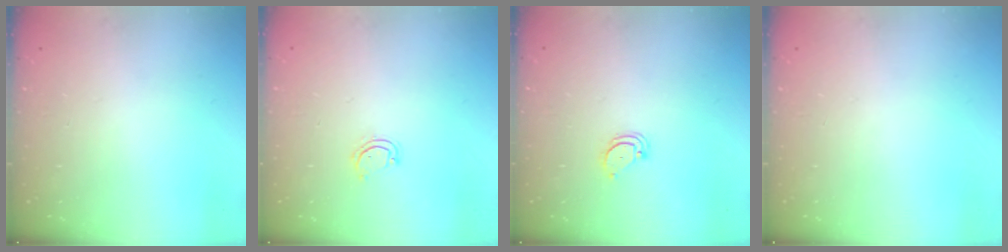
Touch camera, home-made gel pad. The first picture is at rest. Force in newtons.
{"total": 3.3, "press": 3.3, "slide": 0.2}
{"total": 3.0, "press": 3.0, "slide": 0.2}
{"total": 0.0}